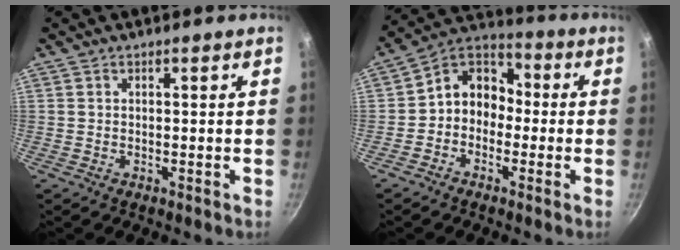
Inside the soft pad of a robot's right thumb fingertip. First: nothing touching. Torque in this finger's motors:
{"motor_torque": [0.20, 0.28, 0.46, -0.71, 0.06]}